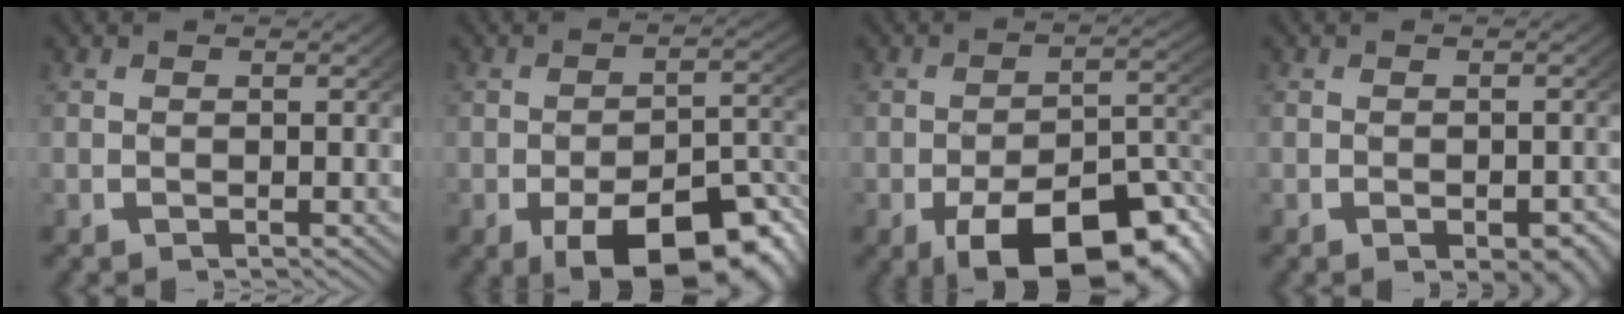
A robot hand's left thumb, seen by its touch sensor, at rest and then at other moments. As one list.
[{"total": 11.4, "force": [-5.0, 5.8, 8.4], "torque": [-0.120, -0.040, -0.049]}, {"total": 13.1, "force": [-5.8, 6.7, 9.6], "torque": [-0.143, -0.048, -0.055]}, {"total": 2.6, "force": [-1.0, 1.4, 1.9], "torque": [-0.029, -0.015, -0.009]}]